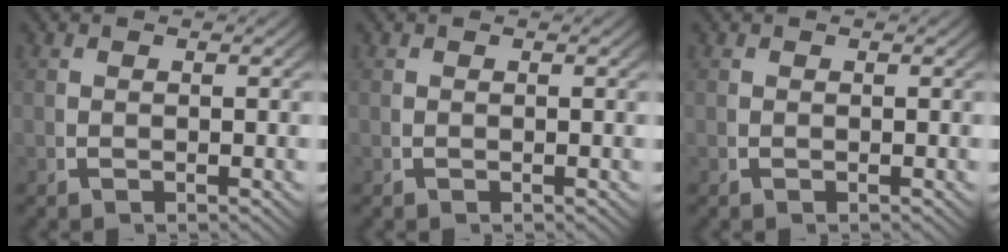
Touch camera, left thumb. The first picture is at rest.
{"total": 0.0}
{"total": 0.0}